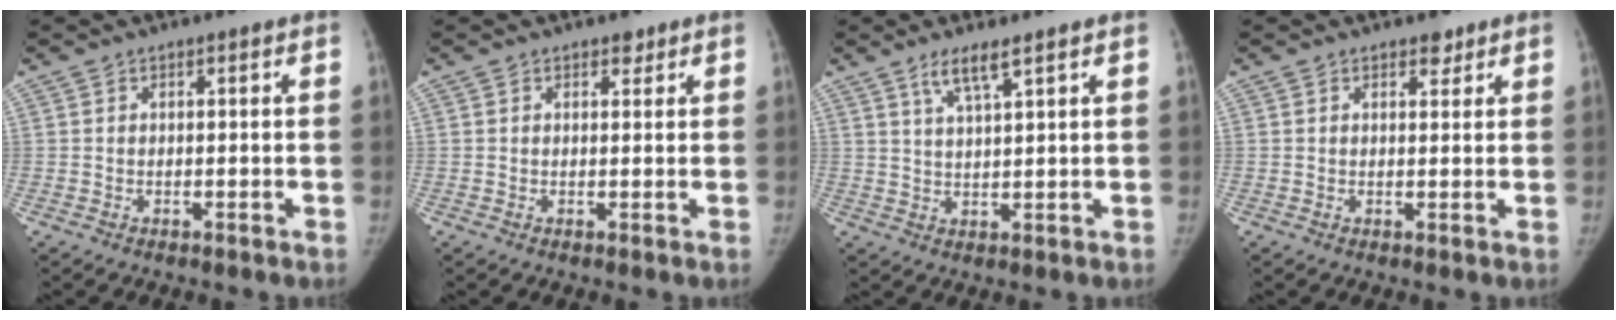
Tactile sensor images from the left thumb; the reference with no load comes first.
{"total": 1.5, "force": [1.0, 0.9, 0.5], "torque": [0.003, -0.005, 0.012]}
{"total": 4.5, "force": [3.0, 0.4, 3.3], "torque": [-0.066, -0.015, 0.061]}
{"total": 2.0, "force": [1.4, 1.1, 0.7], "torque": [0.004, -0.008, 0.018]}